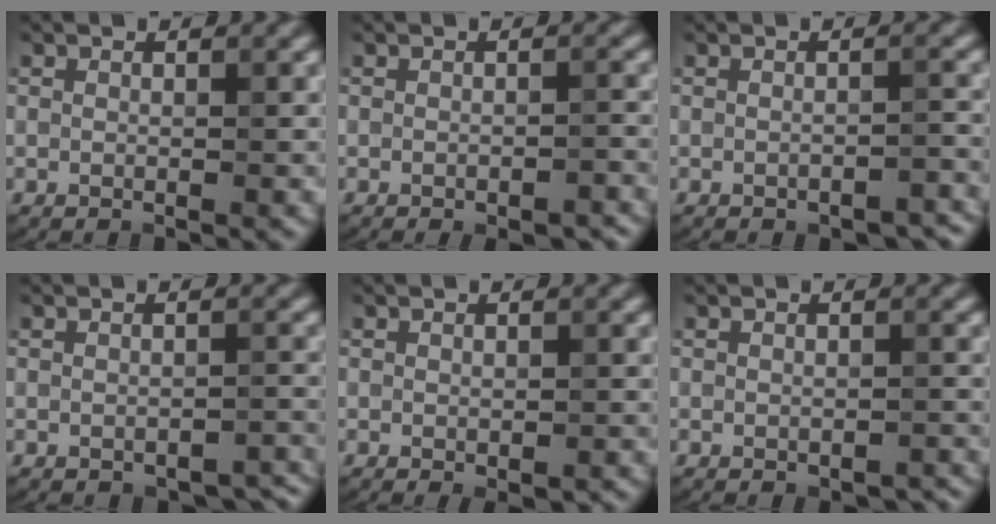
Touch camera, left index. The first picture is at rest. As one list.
[{"total": 2.0, "force": [-1.4, 0.5, 1.4], "torque": [-0.020, 0.000, -0.020]}, {"total": 2.4, "force": [-1.8, 0.6, 1.4], "torque": [-0.022, 0.000, -0.026]}, {"total": 2.0, "force": [-1.6, 0.9, 0.8], "torque": [-0.018, -0.003, -0.013]}, {"total": 0.7, "force": [-0.4, 0.2, 0.5], "torque": [-0.011, -0.005, -0.002]}, {"total": 1.0, "force": [-0.8, 0.4, 0.5], "torque": [-0.012, -0.002, -0.006]}]